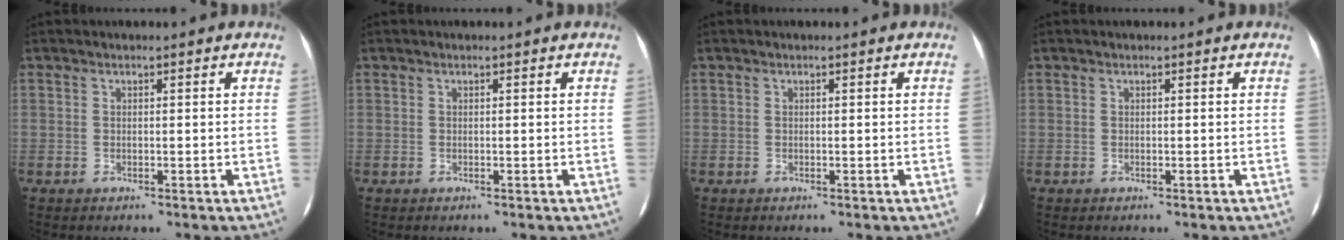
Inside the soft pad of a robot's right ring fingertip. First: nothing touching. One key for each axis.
{"total": 0.0}
{"total": 0.0}
{"total": 0.0}